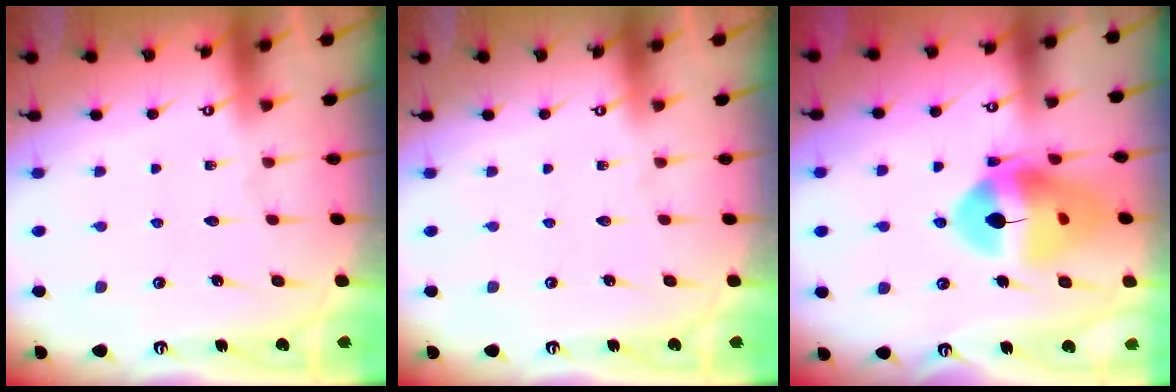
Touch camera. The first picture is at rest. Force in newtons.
{"total": 0.0}
{"total": 15.8, "press": 15.7, "slide": 1.8}